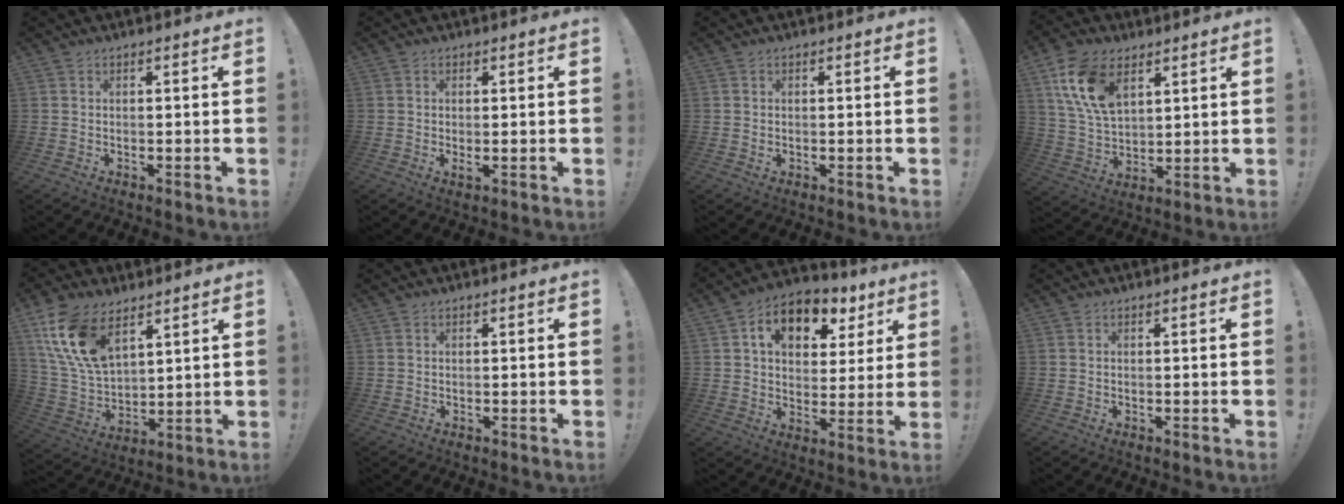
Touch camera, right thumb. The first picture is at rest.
{"total": 1.6, "force": [0.2, 0.2, 1.6], "torque": [-0.024, -0.004, 0.005]}
{"total": 0.0}
{"total": 15.5, "force": [7.4, 9.4, 9.9], "torque": [-0.190, -0.018, 0.140]}
{"total": 16.5, "force": [9.1, 9.4, 10.1], "torque": [-0.219, -0.043, 0.172]}
{"total": 0.0}
{"total": 12.2, "force": [6.3, 8.2, 6.6], "torque": [-0.097, -0.028, 0.115]}
{"total": 0.0}